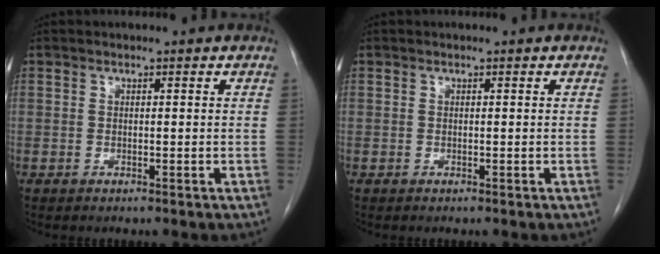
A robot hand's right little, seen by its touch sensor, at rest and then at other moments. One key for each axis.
{"total": 0.0}